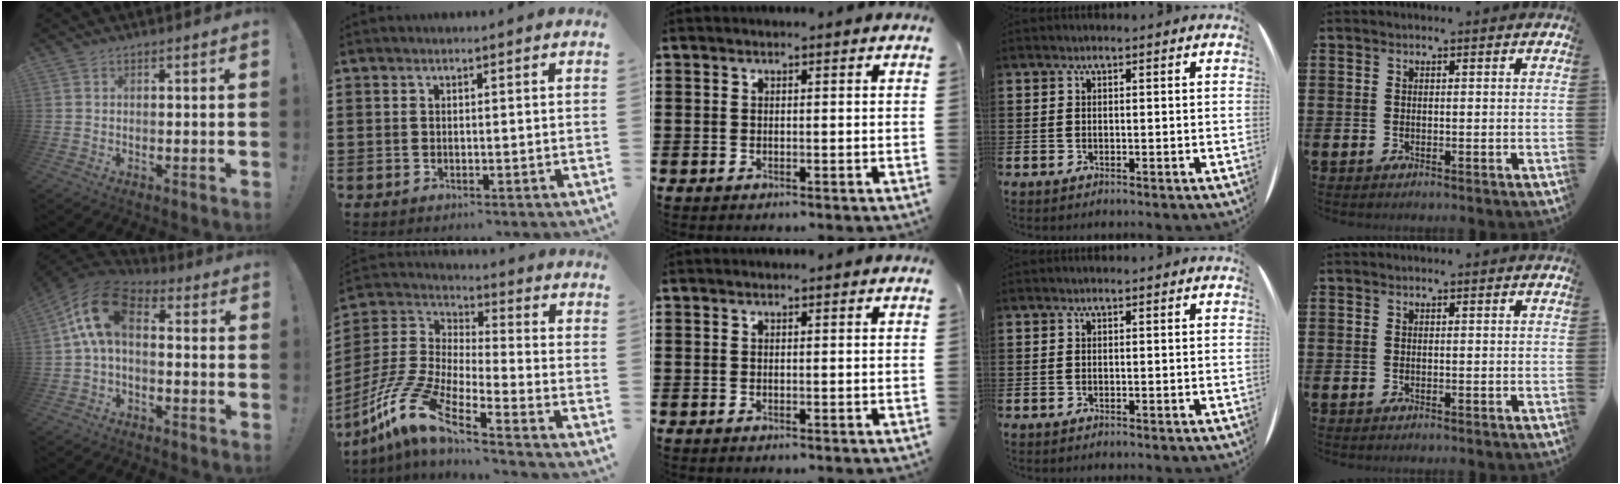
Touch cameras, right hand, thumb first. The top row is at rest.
{"thumb": {"total": 12.0, "force": [2.4, 7.2, 9.3], "torque": [-0.175, 0.005, 0.044]}, "index": {"total": 10.2, "force": [-7.9, 1.4, 6.3], "torque": [-0.177, -0.019, -0.174]}}